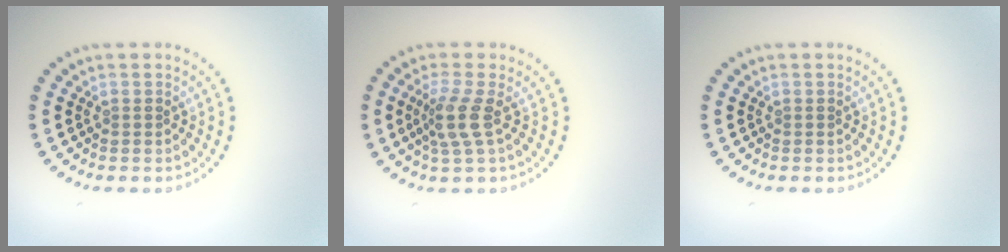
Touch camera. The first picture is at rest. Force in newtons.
{"total": 2.7, "press": 2.1, "slide": 1.8}
{"total": 0.0}